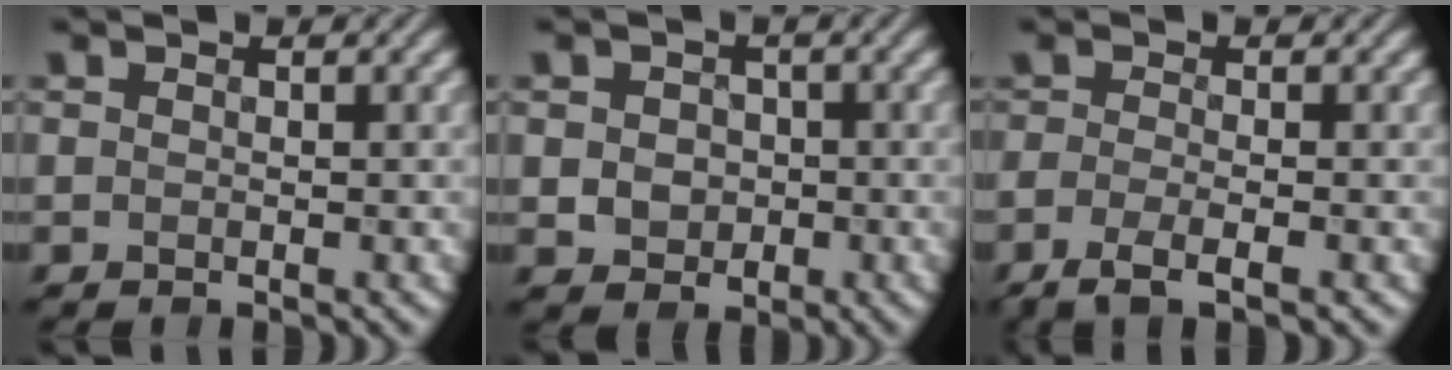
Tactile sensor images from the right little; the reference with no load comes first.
{"total": 2.4, "force": [-0.3, 2.1, 1.0], "torque": [-0.020, -0.002, -0.002]}
{"total": 3.1, "force": [-1.6, 0.7, 2.6], "torque": [-0.044, -0.014, -0.034]}